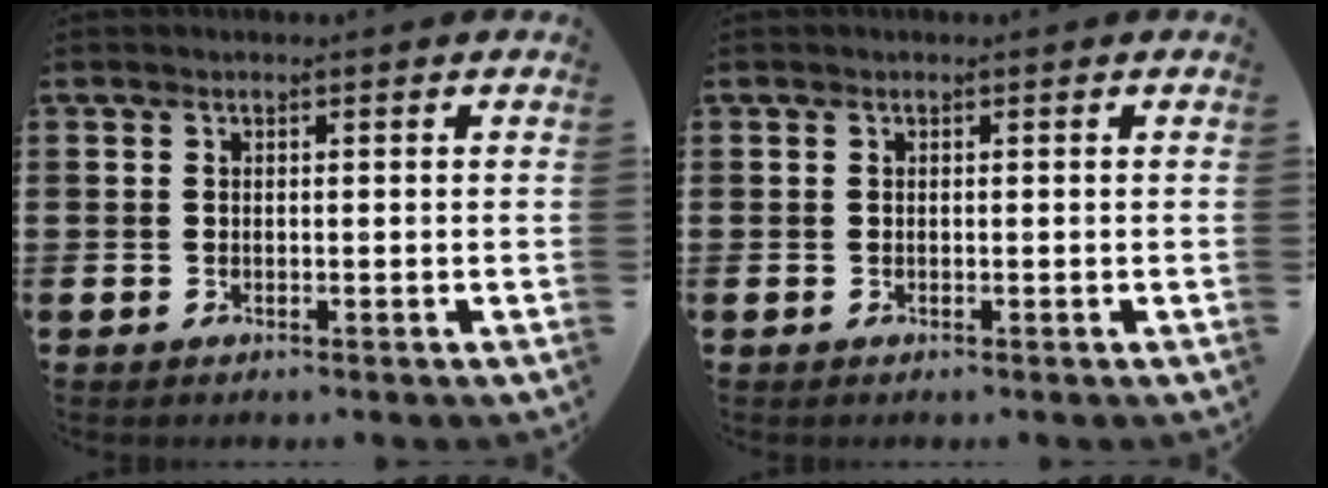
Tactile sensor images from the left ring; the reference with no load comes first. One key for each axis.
{"total": 0.0}